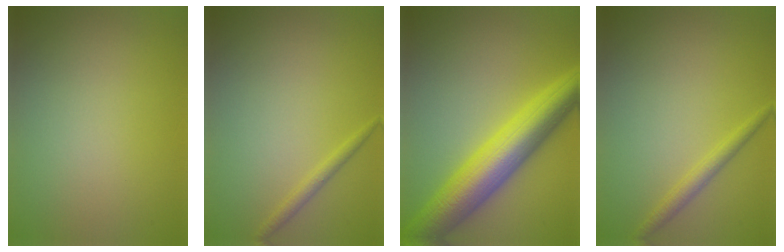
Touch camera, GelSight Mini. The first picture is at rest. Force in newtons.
{"total": 1.1, "press": 1.1, "slide": 0.1}
{"total": 9.2, "press": 9.2, "slide": 0.2}
{"total": 1.6, "press": 1.6, "slide": 0.1}